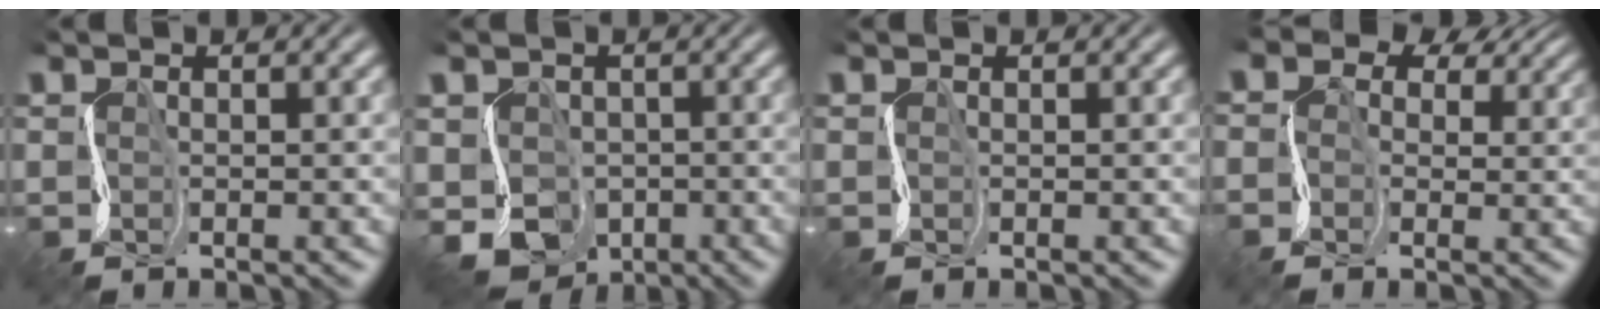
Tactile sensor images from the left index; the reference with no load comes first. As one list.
[{"total": 5.7, "force": [-2.5, 4.6, 2.2], "torque": [-0.057, -0.016, -0.034]}, {"total": 0.0}, {"total": 6.6, "force": [2.4, 5.0, 3.6], "torque": [-0.073, 0.014, 0.012]}]